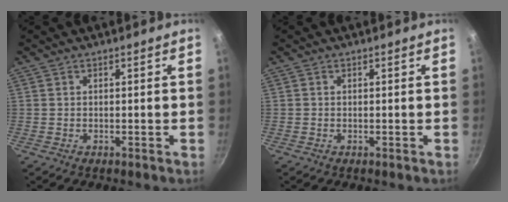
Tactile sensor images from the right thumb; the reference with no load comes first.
{"total": 0.0}